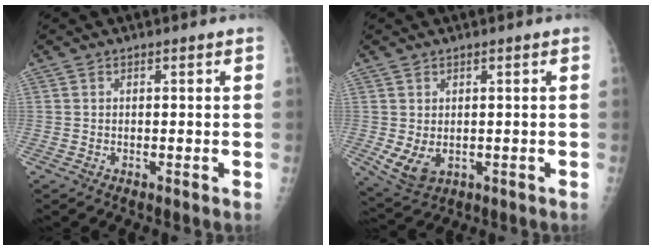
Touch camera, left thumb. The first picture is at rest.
{"total": 5.3, "force": [-0.4, 3.5, 4.0], "torque": [-0.069, -0.011, 0.010]}